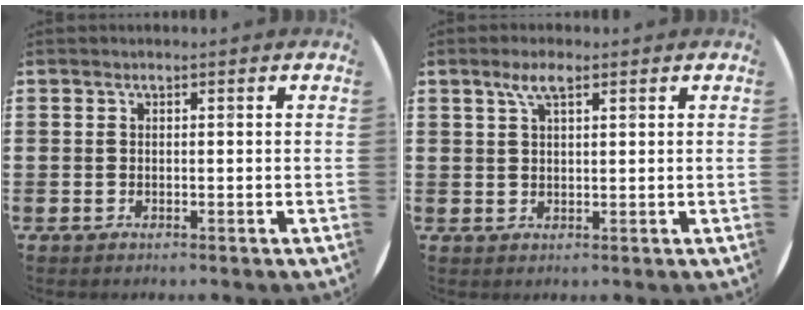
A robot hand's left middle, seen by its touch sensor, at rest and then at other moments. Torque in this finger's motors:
{"motor_torque": [0.45, -0.30, 0.12, 0.02]}